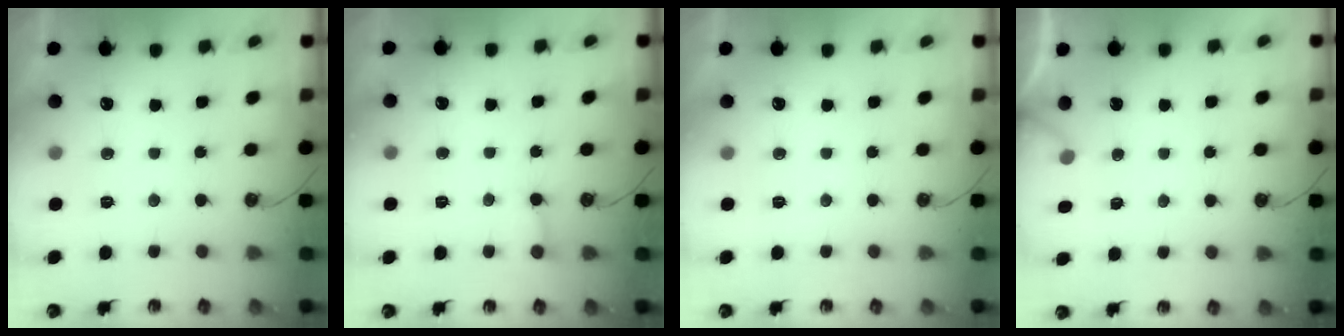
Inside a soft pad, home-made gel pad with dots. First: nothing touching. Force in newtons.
{"total": 3.7, "press": 3.7, "slide": 0.3}
{"total": 0.0}
{"total": 3.0, "press": 3.0, "slide": 0.1}